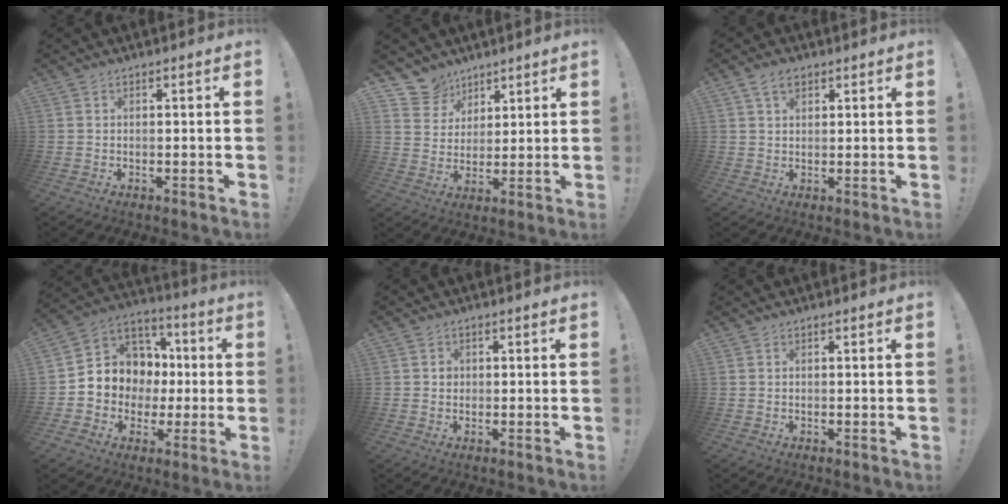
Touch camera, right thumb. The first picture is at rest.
{"total": 9.2, "force": [6.7, 6.3, 0.8], "torque": [-0.025, -0.052, 0.135]}
{"total": 4.2, "force": [2.4, 2.7, 2.2], "torque": [-0.041, -0.001, 0.046]}
{"total": 9.9, "force": [-0.5, 9.6, 2.4], "torque": [-0.019, -0.001, 0.013]}
{"total": 1.5, "force": [0.0, 1.4, 0.5], "torque": [-0.008, 0.004, -0.001]}
{"total": 0.0}